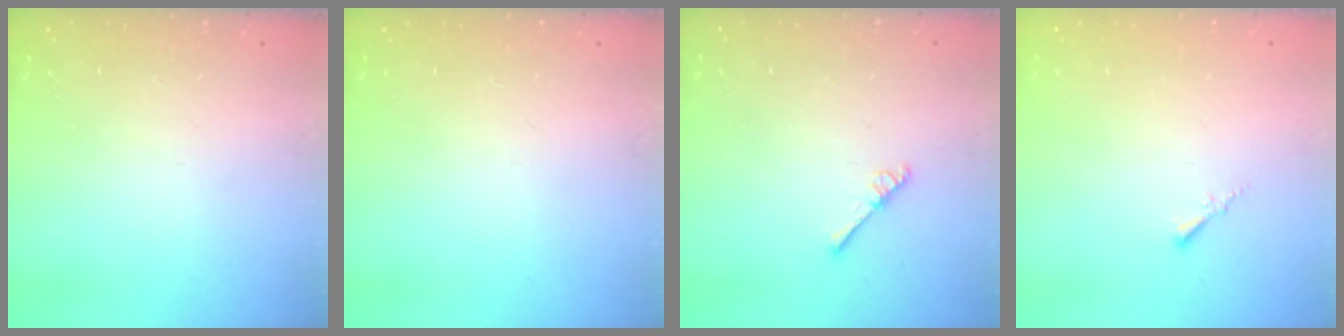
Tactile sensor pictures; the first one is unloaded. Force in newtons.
{"total": 0.0}
{"total": 2.6, "press": 2.6, "slide": 0.3}
{"total": 0.0}